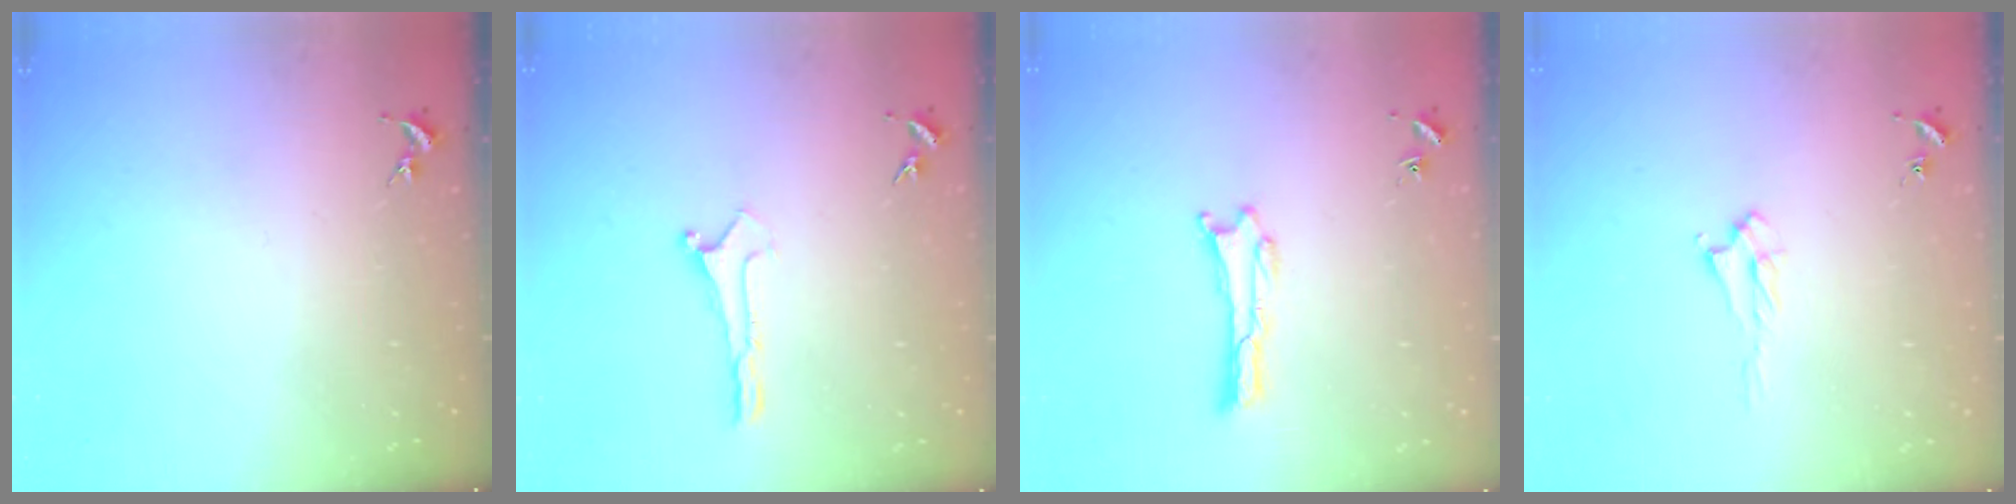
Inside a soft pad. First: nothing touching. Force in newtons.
{"total": 0.0}
{"total": 0.0}
{"total": 2.2, "press": 2.2, "slide": 0.4}